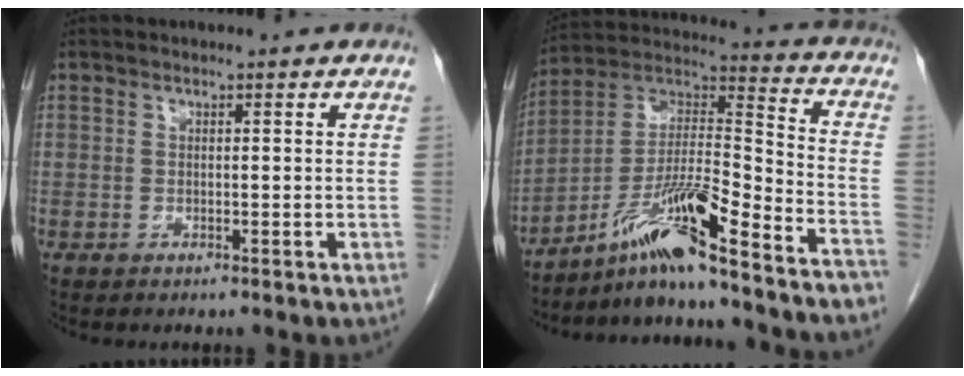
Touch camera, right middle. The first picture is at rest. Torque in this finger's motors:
{"motor_torque": [1.13, -1.01, 0.59, 0.17]}